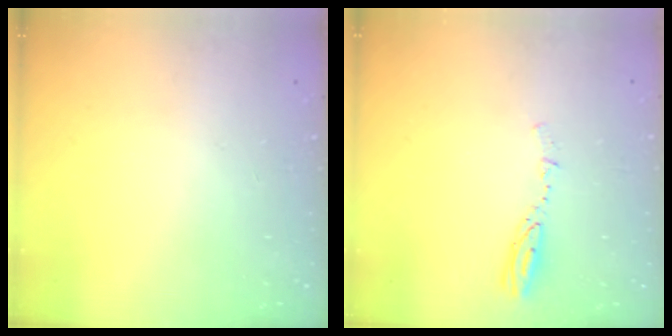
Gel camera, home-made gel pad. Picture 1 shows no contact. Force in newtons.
{"total": 3.4, "press": 3.4, "slide": 0.2}